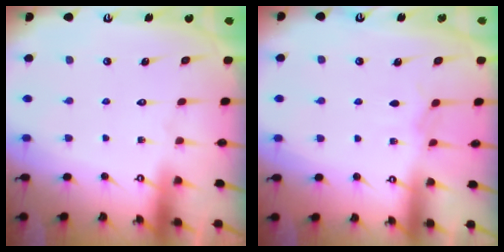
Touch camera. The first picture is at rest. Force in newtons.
{"total": 3.6, "press": 3.5, "slide": 0.5}